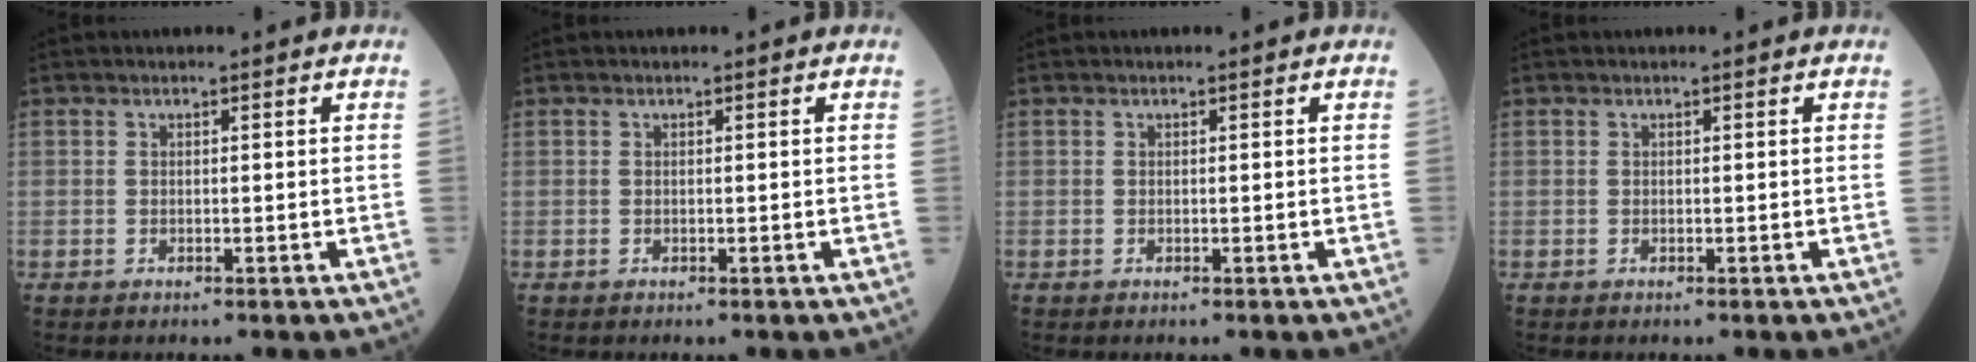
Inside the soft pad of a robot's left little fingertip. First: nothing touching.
{"total": 0.0}
{"total": 0.0}
{"total": 0.0}